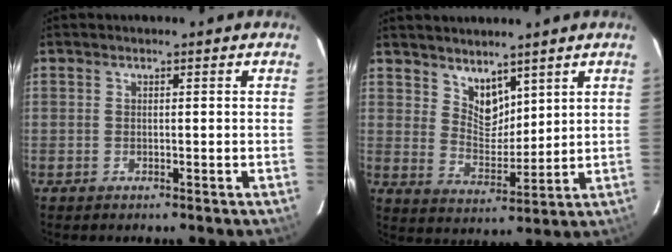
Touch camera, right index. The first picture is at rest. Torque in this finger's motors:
{"motor_torque": [-0.09, 0.07, -0.03, 0.00]}